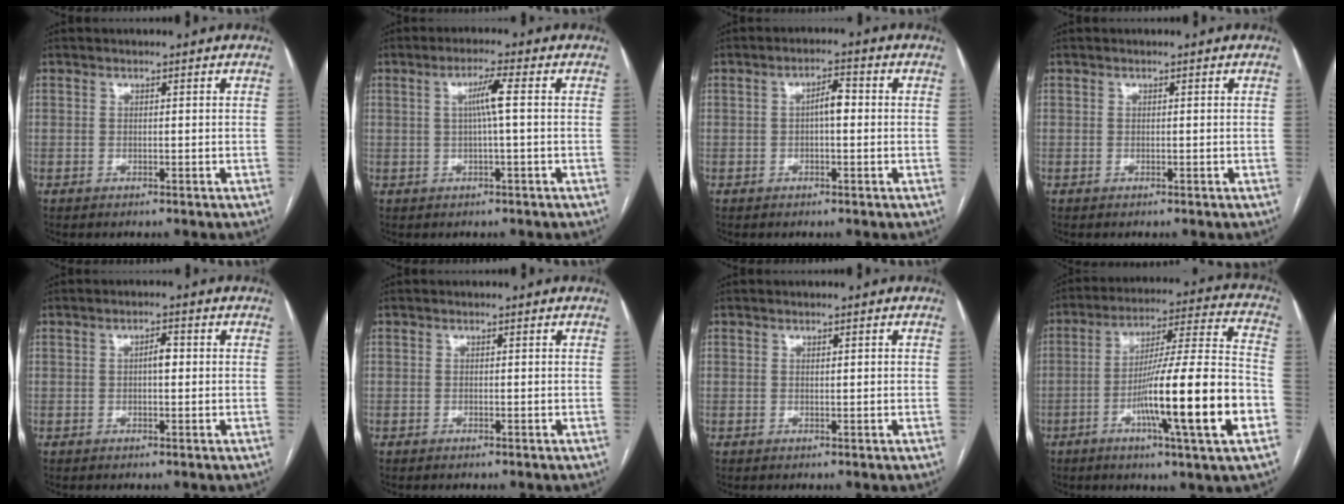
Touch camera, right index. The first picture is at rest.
{"total": 3.8, "force": [0.4, -0.5, 3.7], "torque": [-0.068, 0.006, 0.008]}
{"total": 3.1, "force": [0.0, 0.9, 3.0], "torque": [-0.046, 0.011, -0.002]}
{"total": 0.0}
{"total": 2.0, "force": [0.1, 0.7, 1.9], "torque": [-0.030, 0.005, 0.000]}
{"total": 0.0}
{"total": 0.8, "force": [0.2, 0.1, 0.7], "torque": [-0.012, 0.001, 0.003]}
{"total": 19.0, "force": [-6.2, -0.1, 18.0], "torque": [-0.285, -0.004, -0.099]}